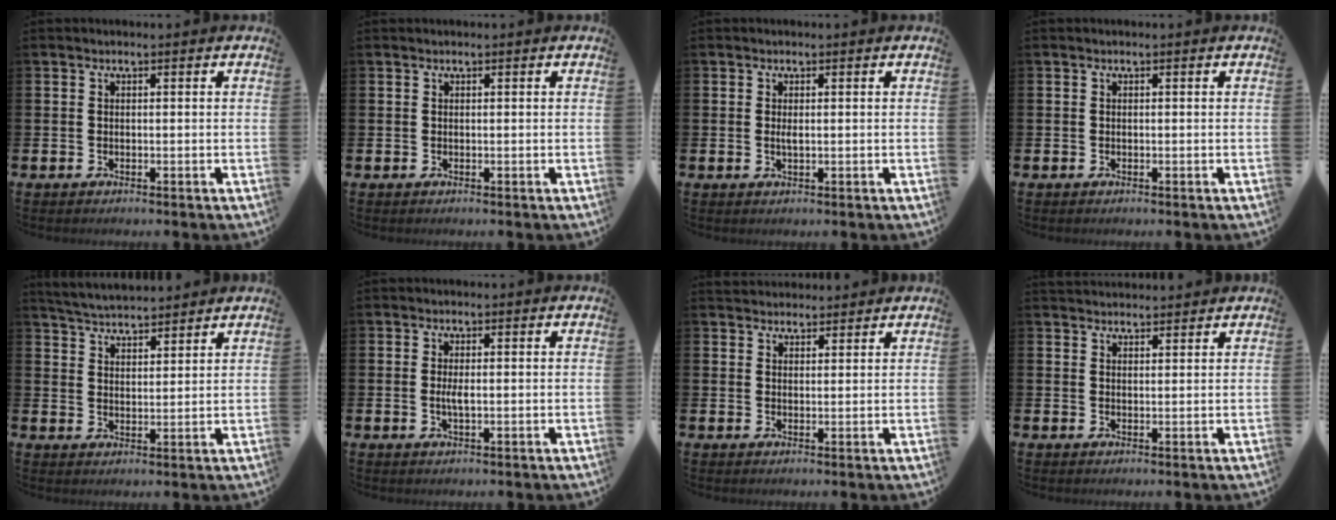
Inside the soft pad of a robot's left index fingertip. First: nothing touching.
{"total": 0.0}
{"total": 1.0, "force": [0.1, 0.3, 0.9], "torque": [-0.016, 0.002, 0.000]}
{"total": 0.0}
{"total": 4.5, "force": [4.5, 0.5, 0.1], "torque": [-0.024, -0.023, 0.081]}
{"total": 1.8, "force": [-0.1, 0.5, 1.7], "torque": [-0.032, 0.000, -0.003]}
{"total": 2.8, "force": [2.7, 0.8, -0.1], "torque": [0.005, -0.013, 0.048]}
{"total": 2.5, "force": [2.4, 0.4, 0.0], "torque": [0.005, -0.012, 0.042]}